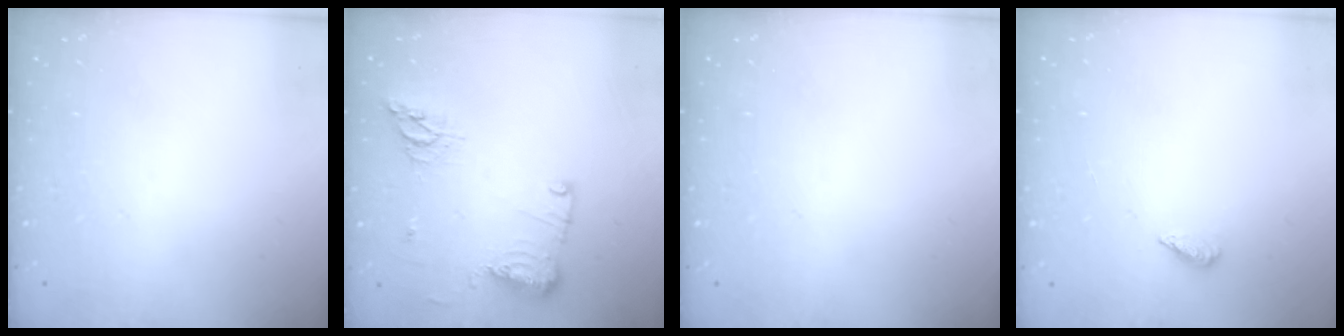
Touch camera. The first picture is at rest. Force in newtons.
{"total": 12.4, "press": 12.2, "slide": 2.3}
{"total": 0.0}
{"total": 2.1, "press": 1.9, "slide": 0.8}